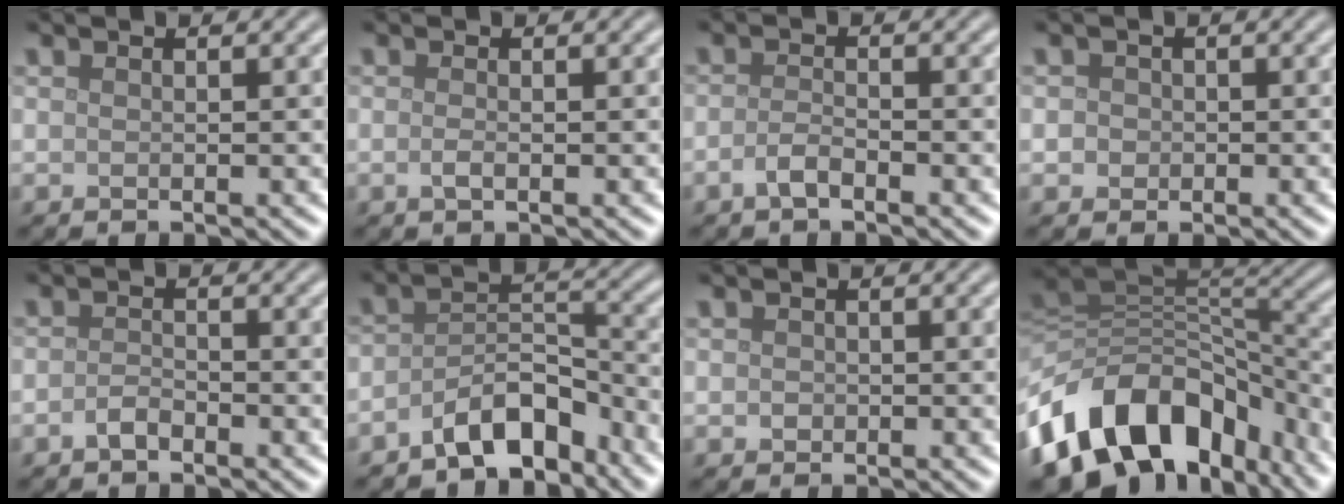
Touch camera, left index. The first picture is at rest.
{"total": 0.9, "force": [-0.3, 0.3, 0.8], "torque": [-0.018, -0.003, -0.007]}
{"total": 1.6, "force": [-1.0, 0.5, 1.1], "torque": [-0.026, 0.003, -0.023]}
{"total": 1.6, "force": [0.2, 1.5, 0.6], "torque": [0.002, 0.004, -0.003]}
{"total": 1.4, "force": [-0.9, 0.6, 0.8], "torque": [-0.018, 0.003, -0.021]}
{"total": 6.1, "force": [-4.3, 2.9, 3.2], "torque": [-0.041, 0.008, -0.084]}
{"total": 0.7, "force": [0.0, 0.7, 0.2], "torque": [0.000, -0.003, -0.002]}
{"total": 13.5, "force": [-6.7, 9.3, 7.3], "torque": [-0.133, 0.008, -0.112]}